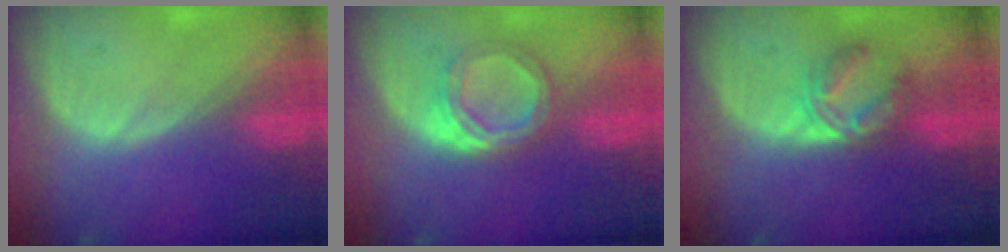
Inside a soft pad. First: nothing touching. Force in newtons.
{"total": 5.3, "press": 4.9, "slide": 2.0}
{"total": 5.6, "press": 5.4, "slide": 1.1}